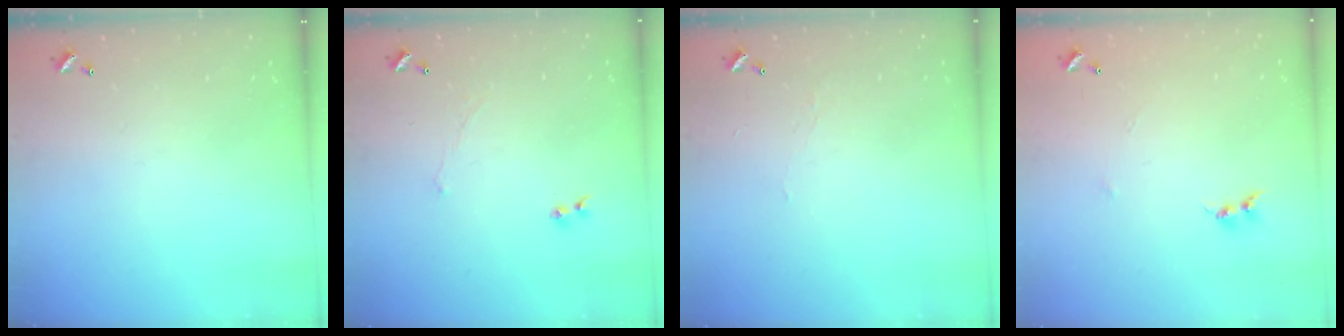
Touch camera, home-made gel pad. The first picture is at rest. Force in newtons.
{"total": 1.5, "press": 1.4, "slide": 0.6}
{"total": 0.8, "press": 0.7, "slide": 0.4}
{"total": 5.8, "press": 5.8, "slide": 0.7}